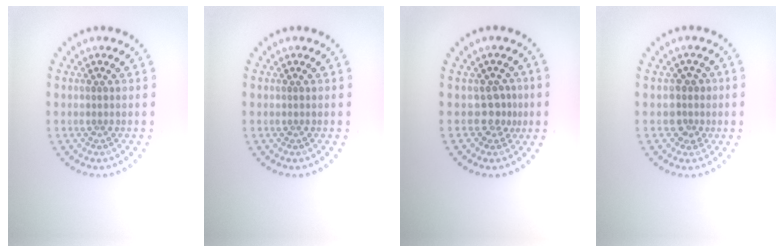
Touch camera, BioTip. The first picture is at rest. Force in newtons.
{"total": 0.0}
{"total": 1.7, "press": 1.2, "slide": 1.1}
{"total": 2.0, "press": 1.6, "slide": 1.1}